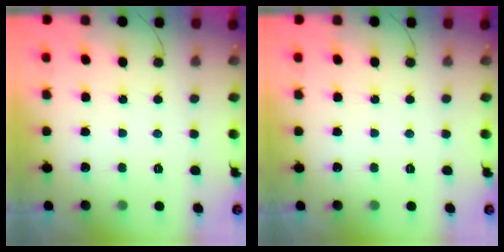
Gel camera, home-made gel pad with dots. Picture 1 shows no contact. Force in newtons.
{"total": 0.0}